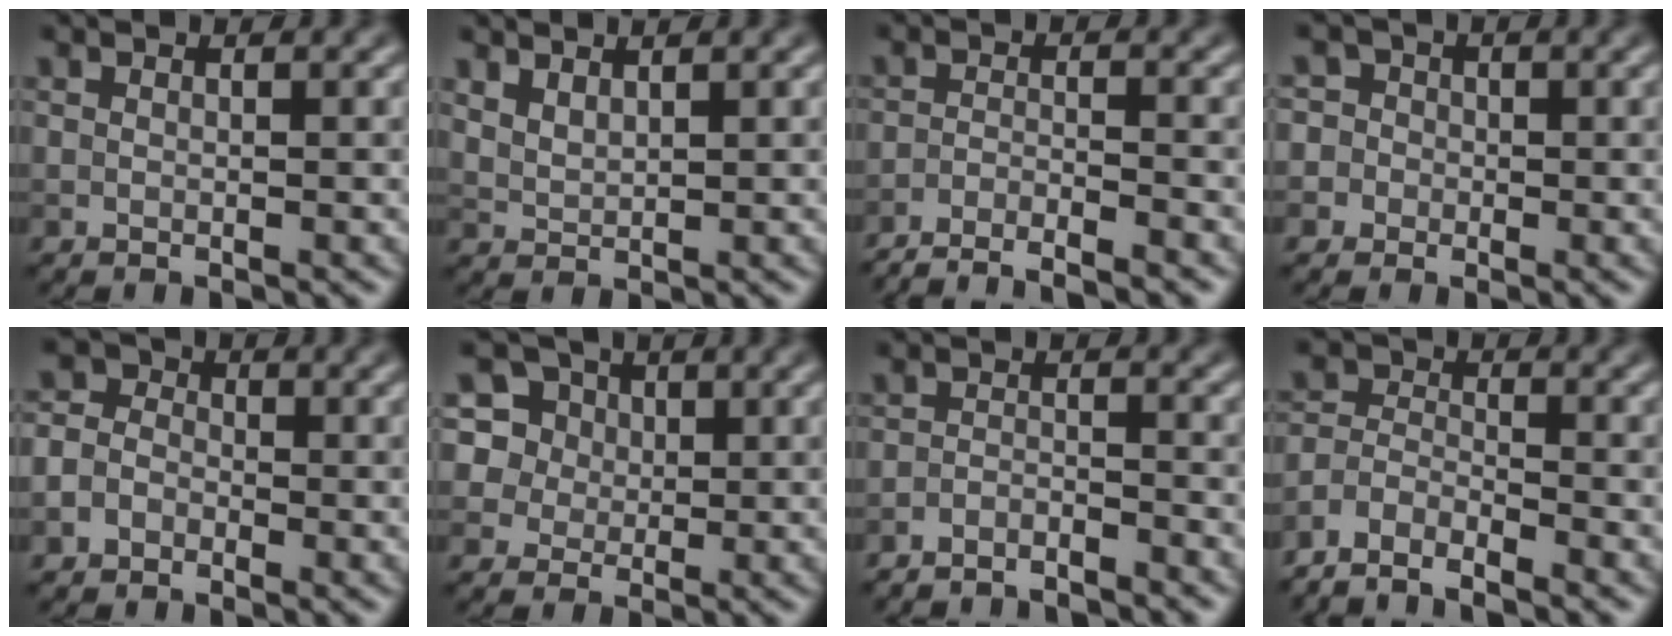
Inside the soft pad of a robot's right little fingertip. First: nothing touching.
{"total": 1.7, "force": [1.5, 0.5, 0.7], "torque": [-0.019, 0.001, 0.035]}
{"total": 5.1, "force": [-4.5, 0.6, 2.3], "torque": [-0.038, -0.009, -0.081]}
{"total": 5.0, "force": [-0.2, 4.8, 1.1], "torque": [-0.005, 0.034, -0.035]}
{"total": 3.7, "force": [-1.2, 3.2, 1.3], "torque": [-0.005, 0.011, -0.037]}
{"total": 9.5, "force": [4.4, 7.8, 3.4], "torque": [-0.090, 0.036, 0.061]}
{"total": 2.9, "force": [-2.8, 0.4, 0.7], "torque": [-0.009, -0.004, -0.048]}
{"total": 3.8, "force": [-3.4, 1.1, 1.3], "torque": [-0.022, -0.001, -0.077]}